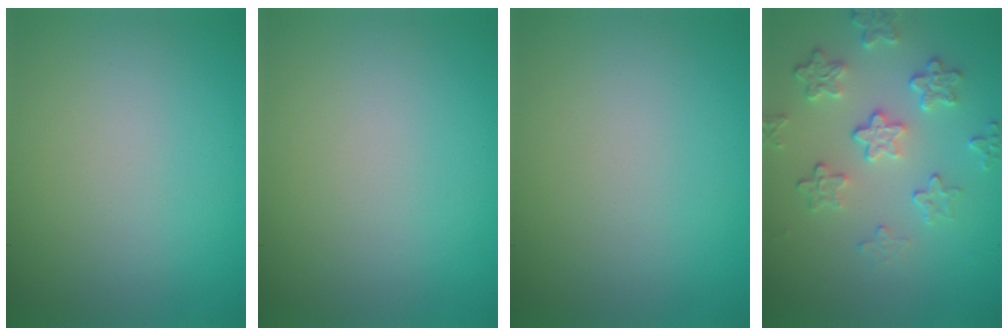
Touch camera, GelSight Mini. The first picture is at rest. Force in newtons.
{"total": 0.0}
{"total": 0.0}
{"total": 4.4, "press": 3.3, "slide": 3.0}